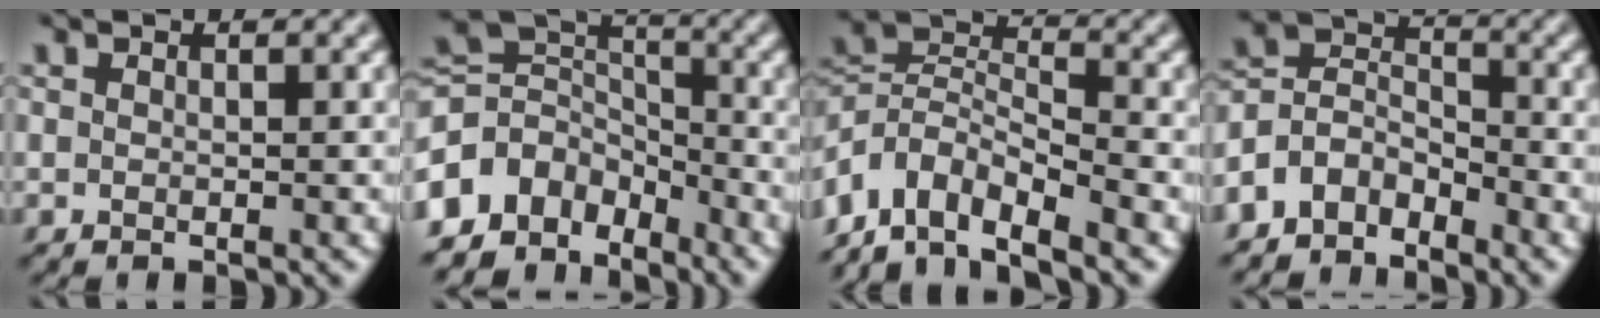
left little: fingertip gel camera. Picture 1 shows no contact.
{"total": 8.4, "force": [-5.2, 5.7, 3.2], "torque": [-0.066, 0.016, -0.116]}
{"total": 7.1, "force": [-5.2, 3.2, 3.8], "torque": [-0.066, 0.006, -0.113]}
{"total": 4.5, "force": [-3.4, 2.5, 1.4], "torque": [-0.029, 0.009, -0.075]}